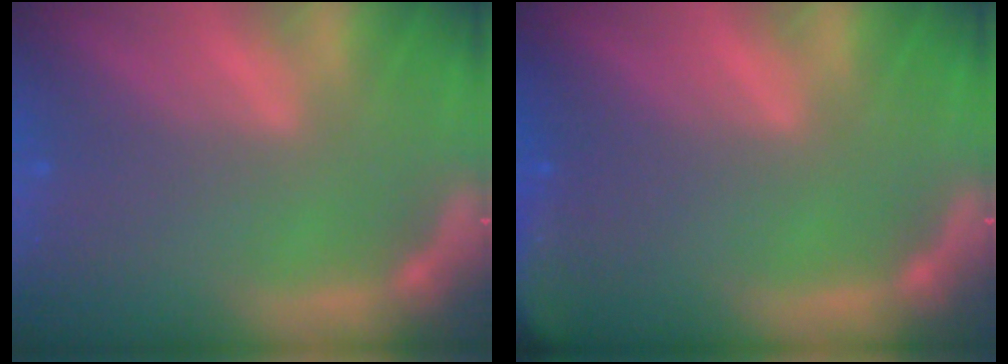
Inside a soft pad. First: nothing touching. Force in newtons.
{"total": 5.0}